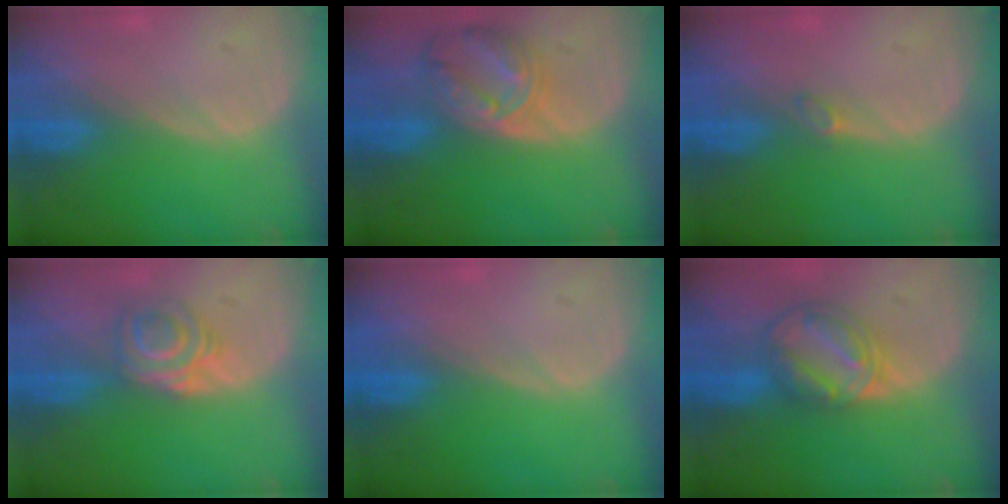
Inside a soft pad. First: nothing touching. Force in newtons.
{"total": 8.2, "press": 7.1, "slide": 4.0}
{"total": 1.2, "press": 1.2, "slide": 0.2}
{"total": 6.1, "press": 5.1, "slide": 3.3}
{"total": 0.0}
{"total": 8.0, "press": 6.8, "slide": 4.2}